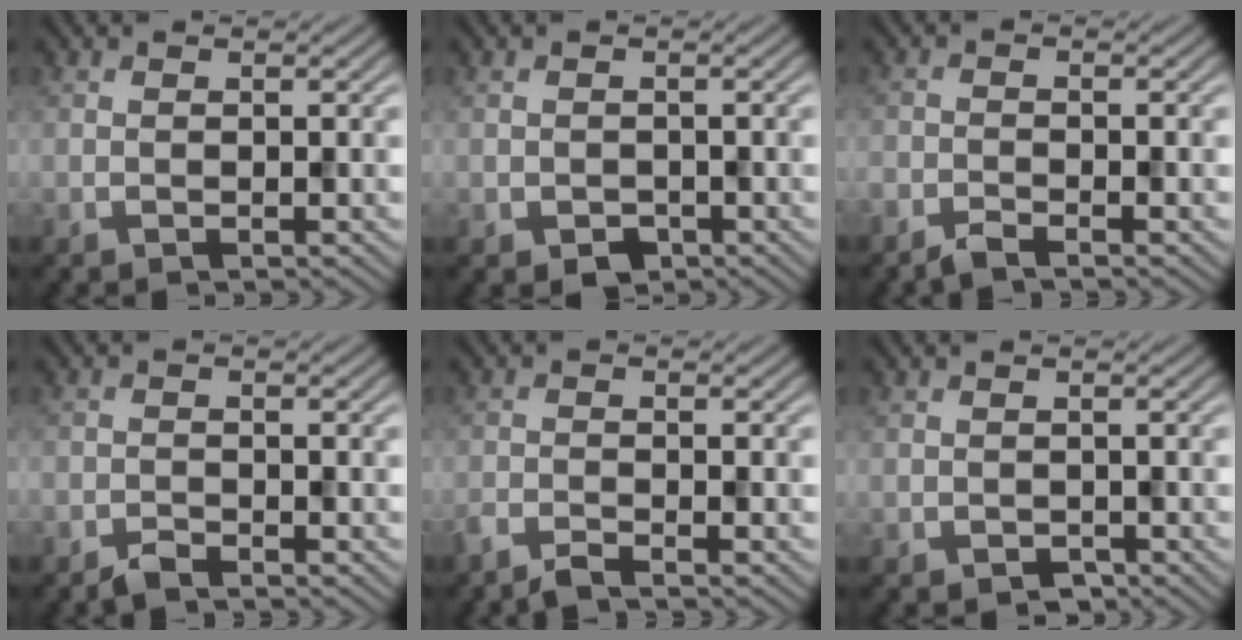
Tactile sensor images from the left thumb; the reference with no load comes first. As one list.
[{"total": 1.7, "force": [-0.8, 1.4, 0.6], "torque": [-0.012, -0.011, -0.014]}, {"total": 1.8, "force": [-1.6, 0.2, 0.8], "torque": [-0.017, -0.002, -0.040]}, {"total": 1.6, "force": [-1.5, 0.4, 0.6], "torque": [-0.009, 0.000, -0.034]}, {"total": 2.4, "force": [-2.1, 0.2, 1.1], "torque": [-0.024, -0.004, -0.050]}, {"total": 1.2, "force": [-0.7, 0.9, 0.4], "torque": [-0.007, -0.008, -0.013]}]